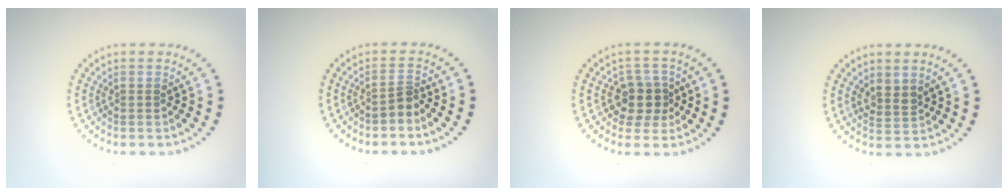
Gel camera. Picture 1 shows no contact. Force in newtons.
{"total": 1.2, "press": 0.7, "slide": 1.0}
{"total": 2.9, "press": 2.7, "slide": 1.1}
{"total": 1.5, "press": 1.2, "slide": 0.9}